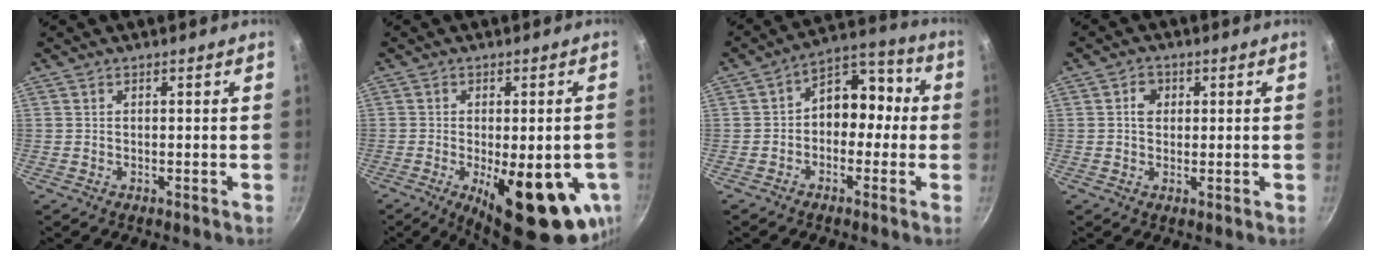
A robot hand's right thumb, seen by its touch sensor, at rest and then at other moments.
{"total": 18.4, "force": [-5.6, 6.7, 16.2], "torque": [-0.183, -0.004, -0.064]}
{"total": 10.2, "force": [-0.7, 7.6, 6.8], "torque": [-0.039, 0.047, -0.031]}
{"total": 3.4, "force": [0.7, 2.8, 1.7], "torque": [-0.009, 0.002, 0.007]}